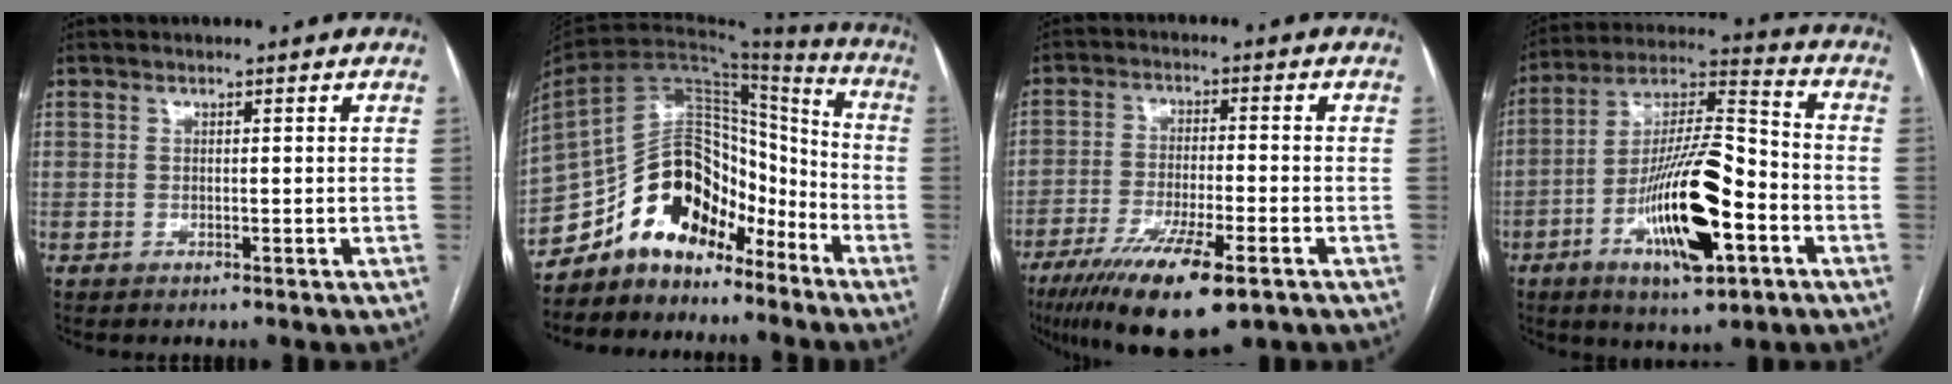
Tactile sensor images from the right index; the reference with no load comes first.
{"total": 16.4, "force": [-11.7, 8.1, 8.0], "torque": [-0.144, 0.062, -0.206]}
{"total": 14.3, "force": [-8.6, 2.6, 11.1], "torque": [-0.195, -0.034, -0.143]}
{"total": 18.4, "force": [-6.4, 4.4, 16.7], "torque": [-0.310, 0.001, -0.104]}